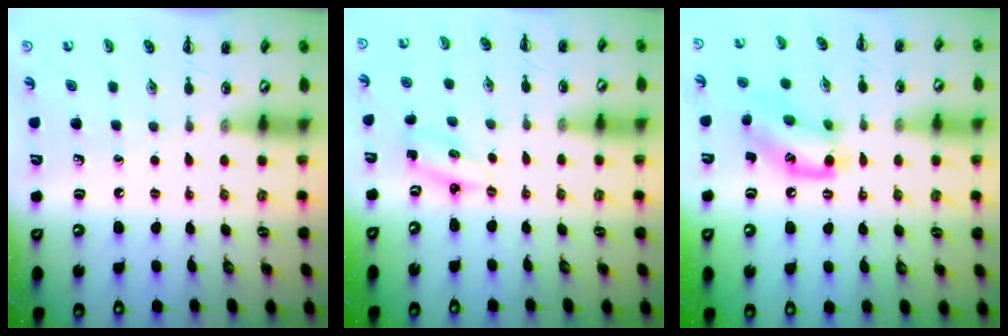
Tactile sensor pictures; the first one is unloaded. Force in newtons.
{"total": 2.0, "press": 1.9, "slide": 0.6}
{"total": 12.3, "press": 12.3, "slide": 0.8}